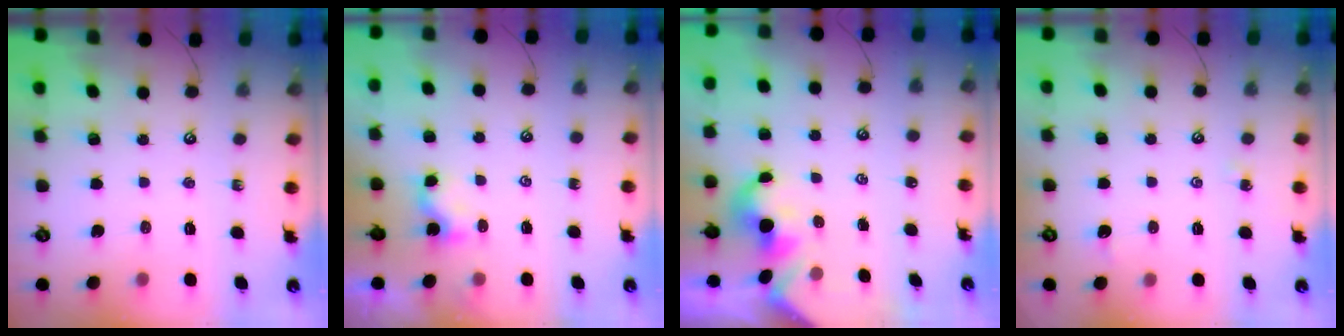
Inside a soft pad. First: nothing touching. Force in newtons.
{"total": 2.2, "press": 2.1, "slide": 0.5}
{"total": 2.3, "press": 2.3, "slide": 0.2}
{"total": 1.6, "press": 1.5, "slide": 0.4}